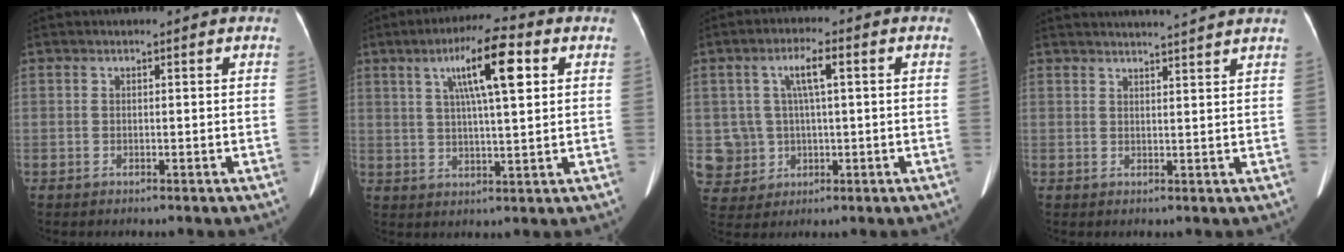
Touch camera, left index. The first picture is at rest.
{"total": 10.5, "force": [3.9, 1.4, 9.6], "torque": [-0.164, 0.018, 0.064]}
{"total": 7.1, "force": [1.6, 5.1, 4.7], "torque": [-0.094, 0.016, 0.042]}
{"total": 9.4, "force": [8.9, -1.0, 3.0], "torque": [-0.041, 0.007, 0.099]}